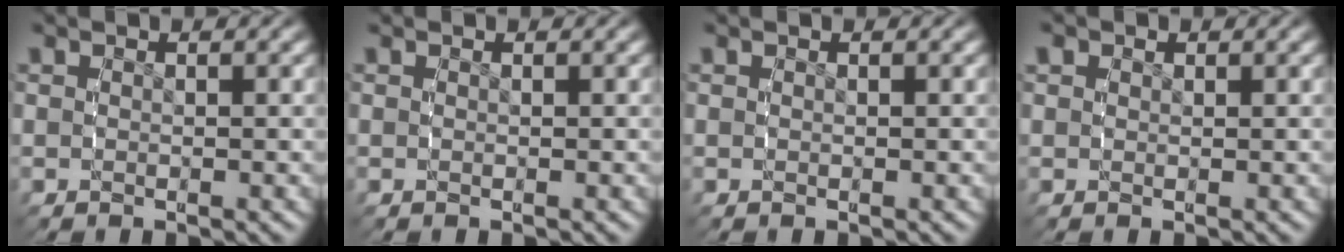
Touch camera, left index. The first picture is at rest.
{"total": 0.0}
{"total": 0.0}
{"total": 0.9, "force": [0.6, 0.6, 0.3], "torque": [-0.009, -0.004, 0.017]}